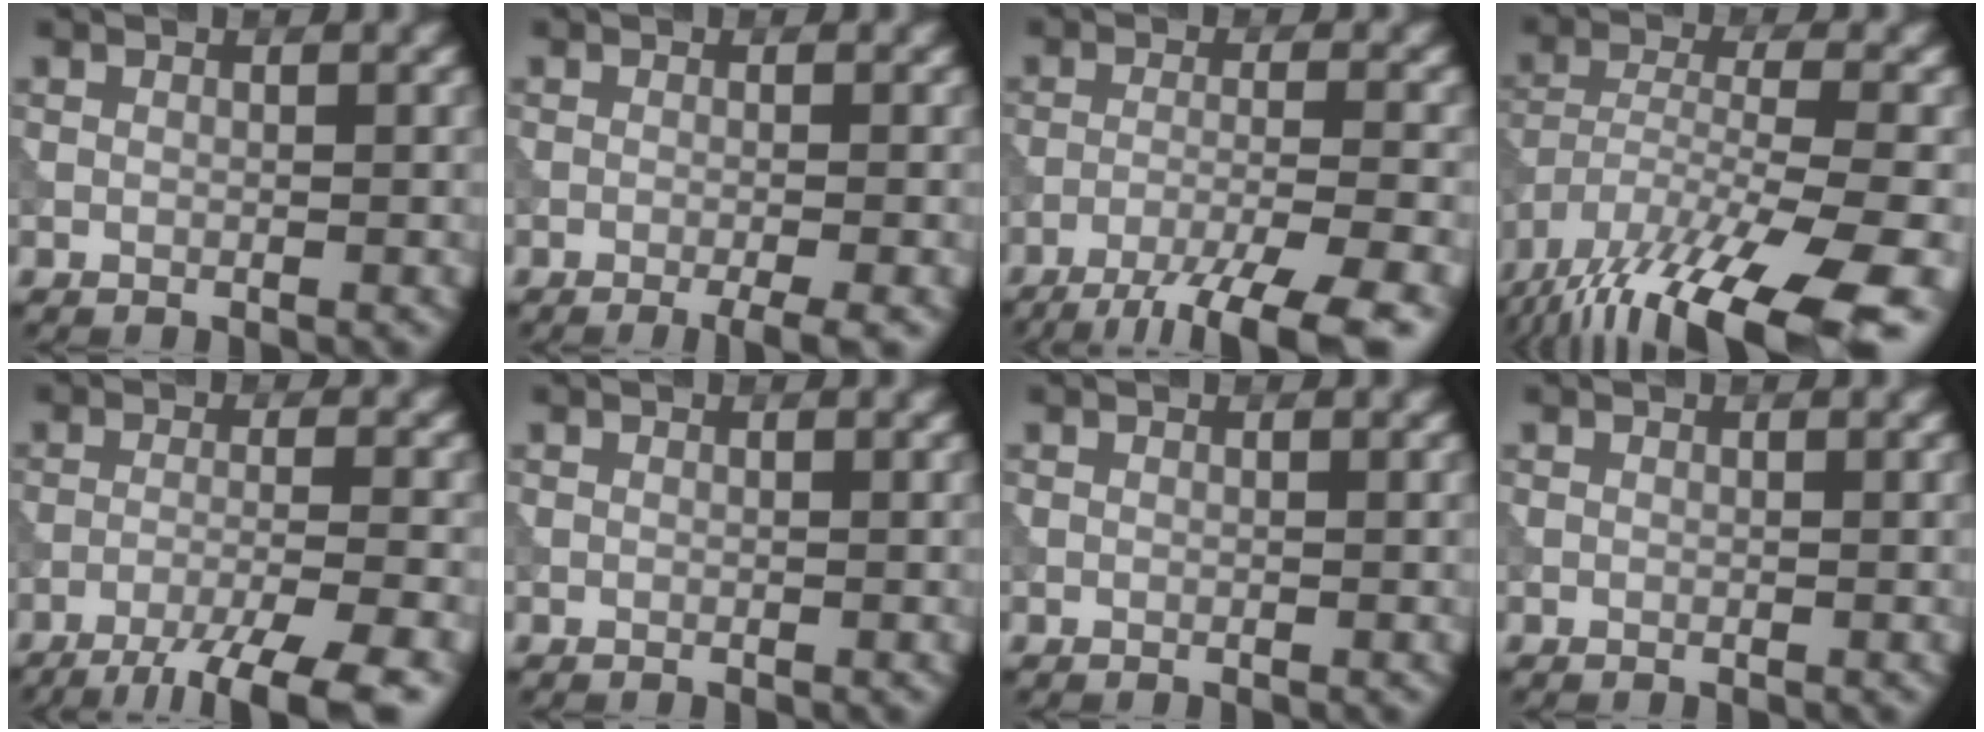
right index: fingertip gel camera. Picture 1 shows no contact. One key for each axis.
{"total": 2.7, "fx": -1.4, "fy": 0.4, "fz": 2.2, "tx": -0.030, "ty": 0.000, "tz": -0.026}
{"total": 8.8, "fx": -6.9, "fy": 1.2, "fz": 5.4, "tx": -0.084, "ty": -0.015, "tz": -0.102}
{"total": 15.5, "fx": -11.2, "fy": 3.8, "fz": 10.0, "tx": -0.207, "ty": -0.034, "tz": -0.176}
{"total": 8.0, "fx": -6.1, "fy": 1.1, "fz": 5.0, "tx": -0.075, "ty": -0.012, "tz": -0.092}
{"total": 0.0}
{"total": 0.0}
{"total": 0.0}